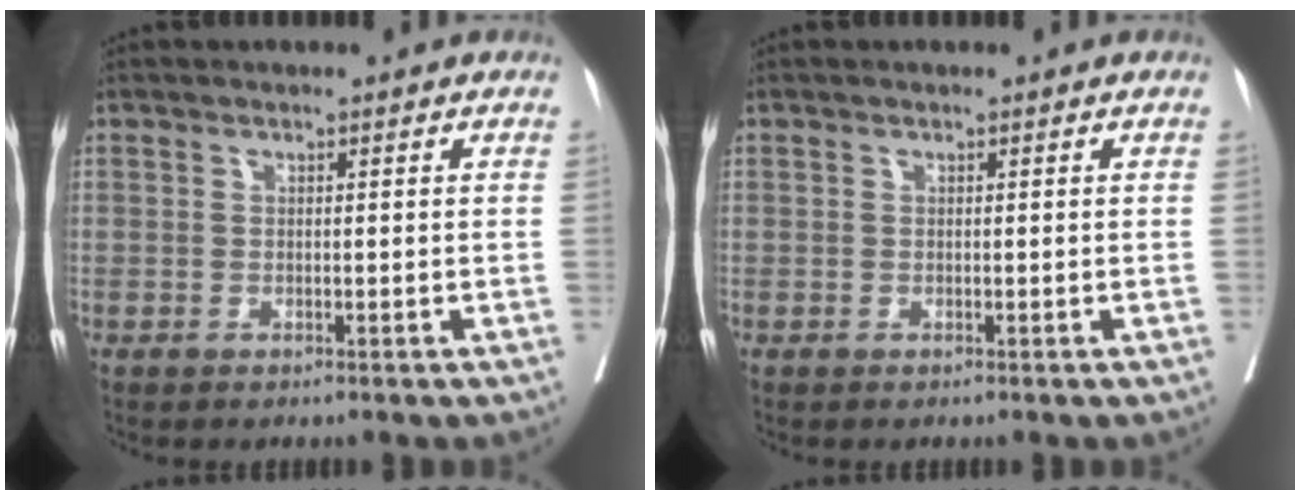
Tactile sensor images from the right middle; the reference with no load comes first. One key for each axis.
{"total": 0.0}